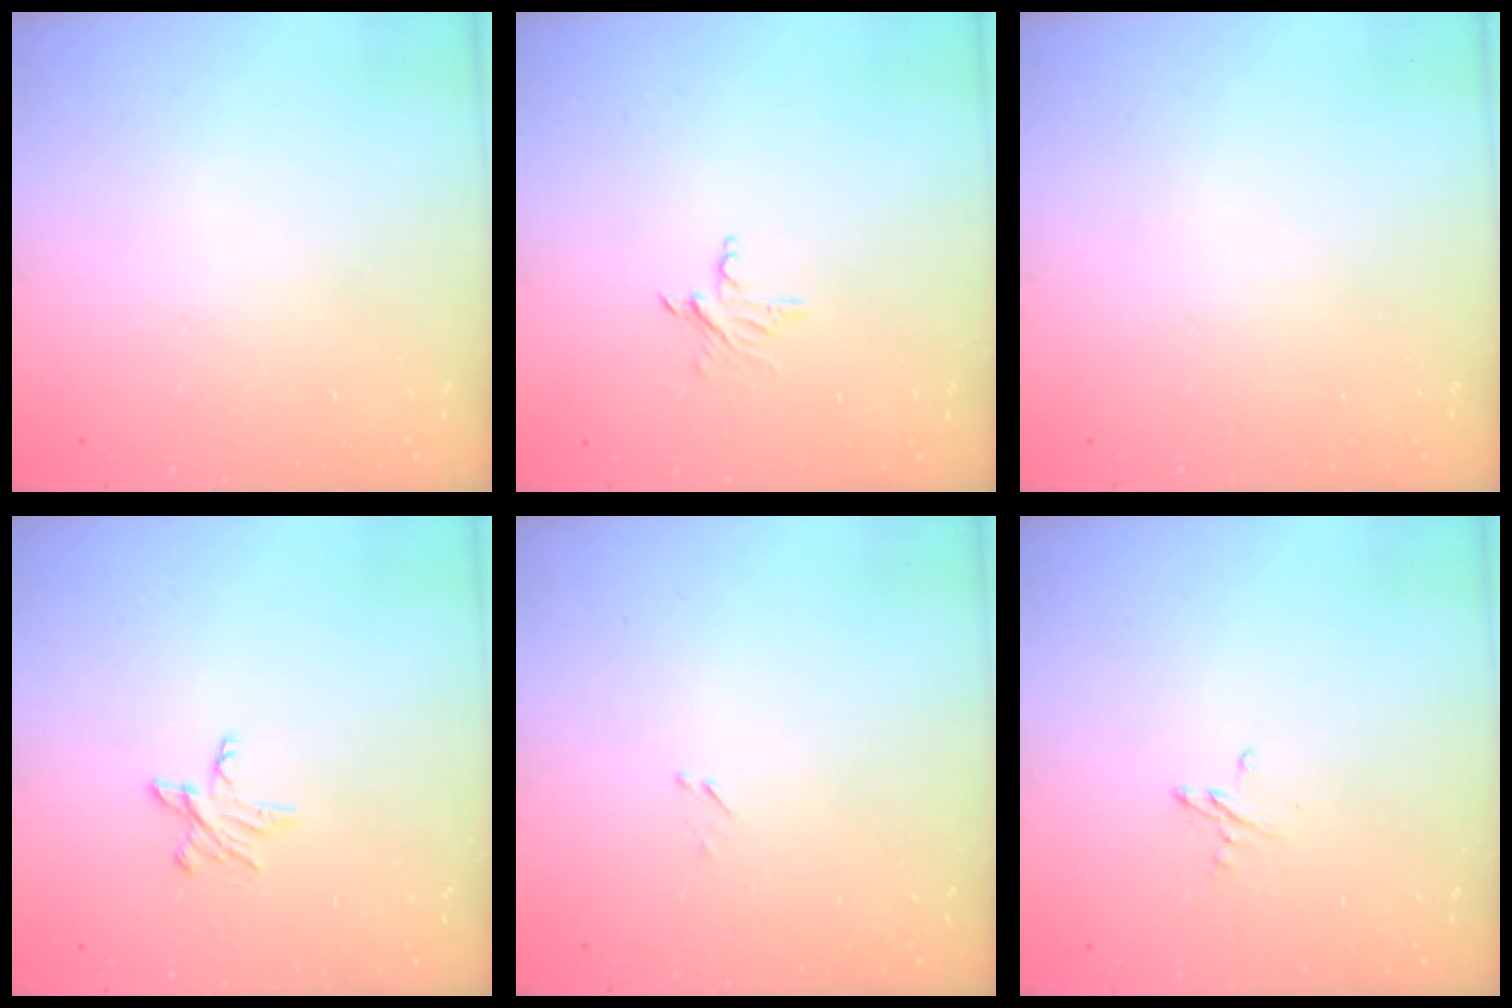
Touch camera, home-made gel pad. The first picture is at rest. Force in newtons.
{"total": 3.8, "press": 3.8, "slide": 0.3}
{"total": 0.0}
{"total": 5.5, "press": 5.4, "slide": 0.5}
{"total": 1.6, "press": 1.6, "slide": 0.2}
{"total": 2.9, "press": 2.9, "slide": 0.3}